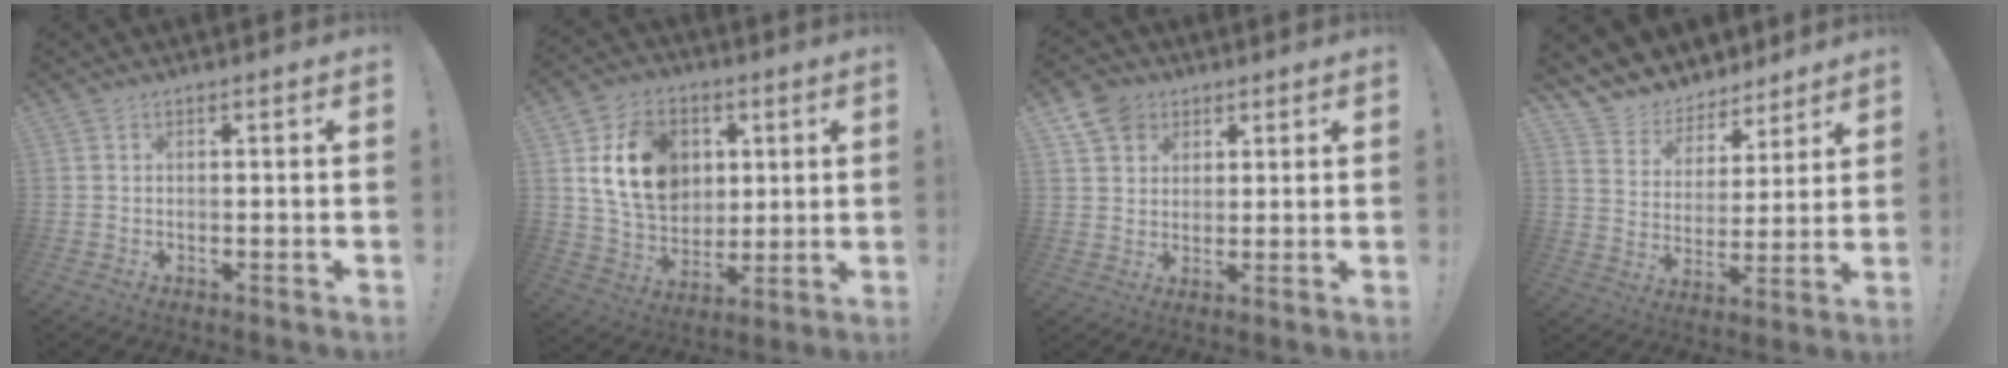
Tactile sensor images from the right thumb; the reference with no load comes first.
{"total": 17.5, "force": [5.1, 13.5, 9.9], "torque": [-0.167, -0.016, 0.103]}
{"total": 7.8, "force": [4.4, 6.2, 2.0], "torque": [-0.032, -0.021, 0.087]}
{"total": 8.5, "force": [6.9, 5.0, 0.4], "torque": [-0.020, -0.068, 0.132]}